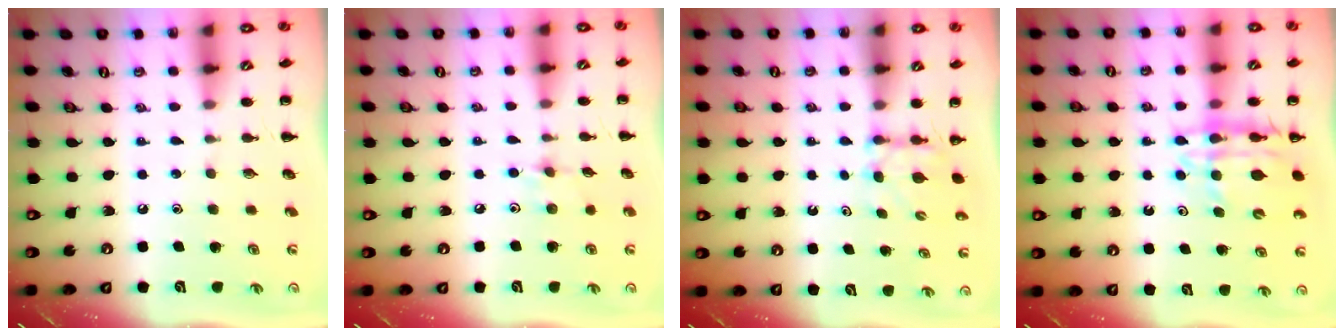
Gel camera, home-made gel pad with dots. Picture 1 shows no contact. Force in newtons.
{"total": 4.9, "press": 4.7, "slide": 1.4}
{"total": 3.5, "press": 3.3, "slide": 1.1}
{"total": 12.9, "press": 12.4, "slide": 3.7}